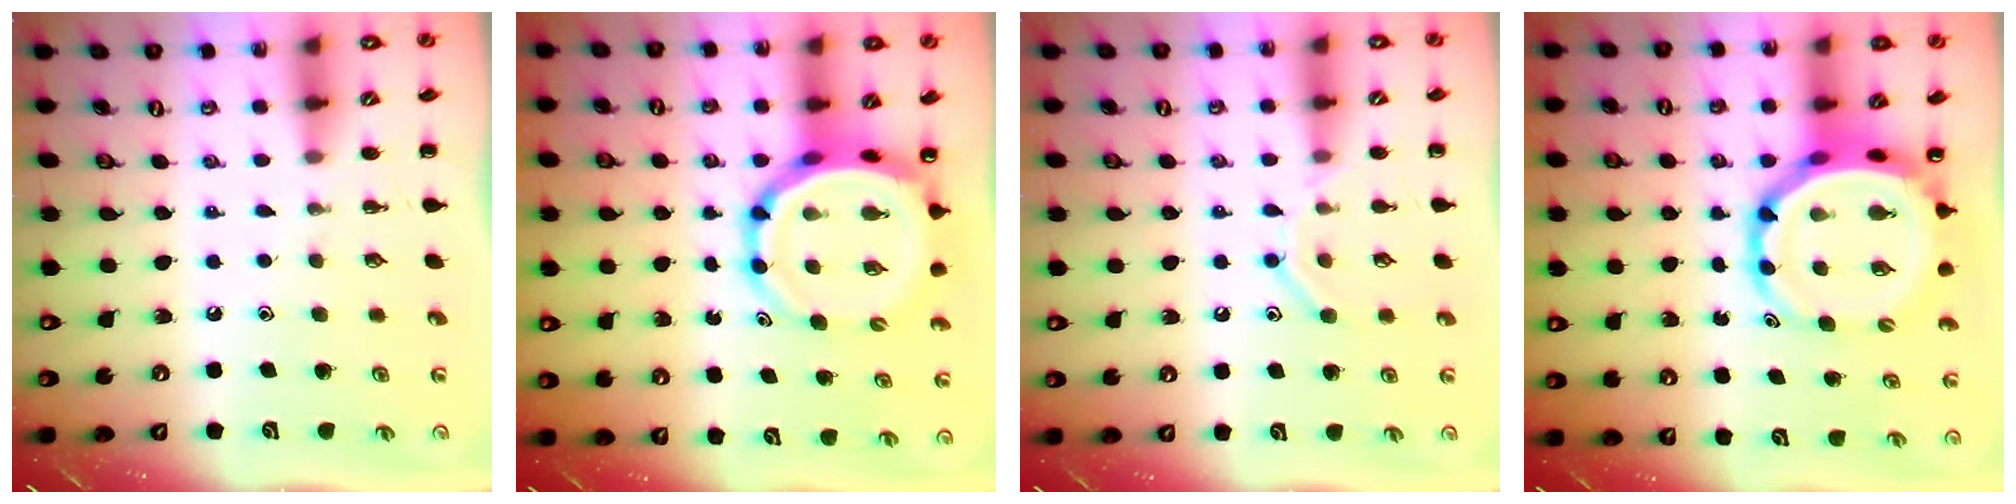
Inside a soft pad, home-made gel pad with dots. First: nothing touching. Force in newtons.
{"total": 10.5, "press": 10.0, "slide": 3.2}
{"total": 9.8, "press": 9.8, "slide": 1.3}
{"total": 9.6, "press": 9.3, "slide": 2.5}